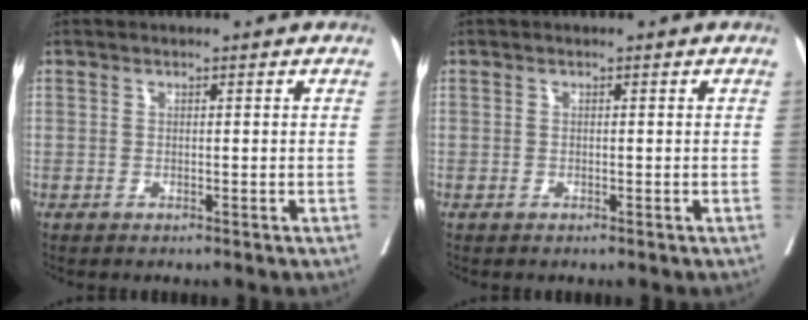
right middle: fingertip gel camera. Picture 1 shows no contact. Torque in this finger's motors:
{"motor_torque": [0.07, -0.02, -0.01, 0.00]}